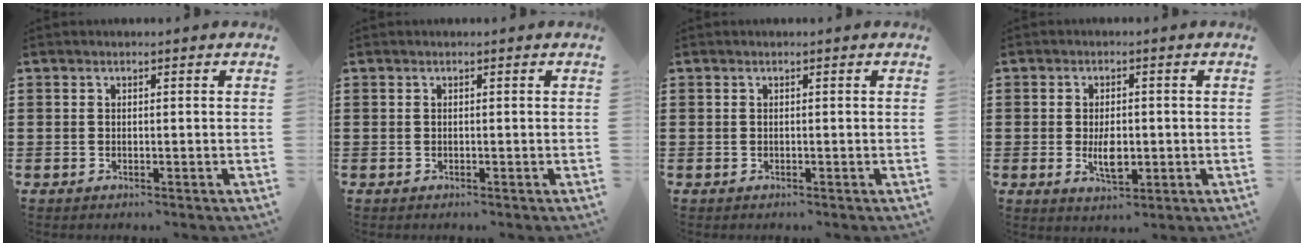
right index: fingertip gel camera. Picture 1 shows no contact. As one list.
[{"total": 0.0}, {"total": 0.0}, {"total": 4.8, "force": [-0.7, 2.3, 4.1], "torque": [-0.079, -0.005, -0.017]}]